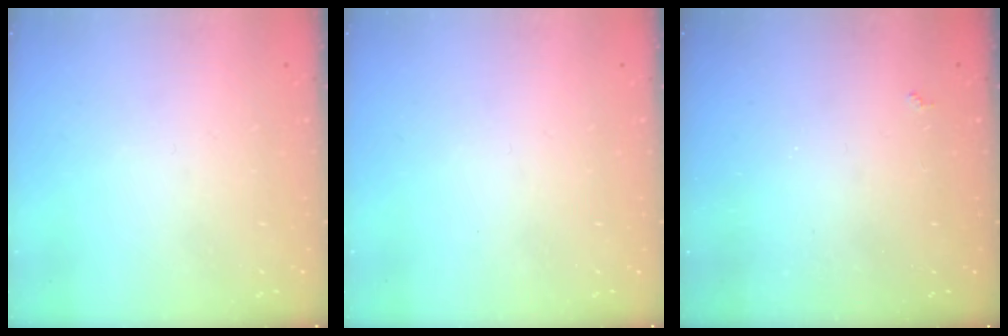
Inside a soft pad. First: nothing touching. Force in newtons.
{"total": 0.0}
{"total": 2.0, "press": 1.9, "slide": 0.5}